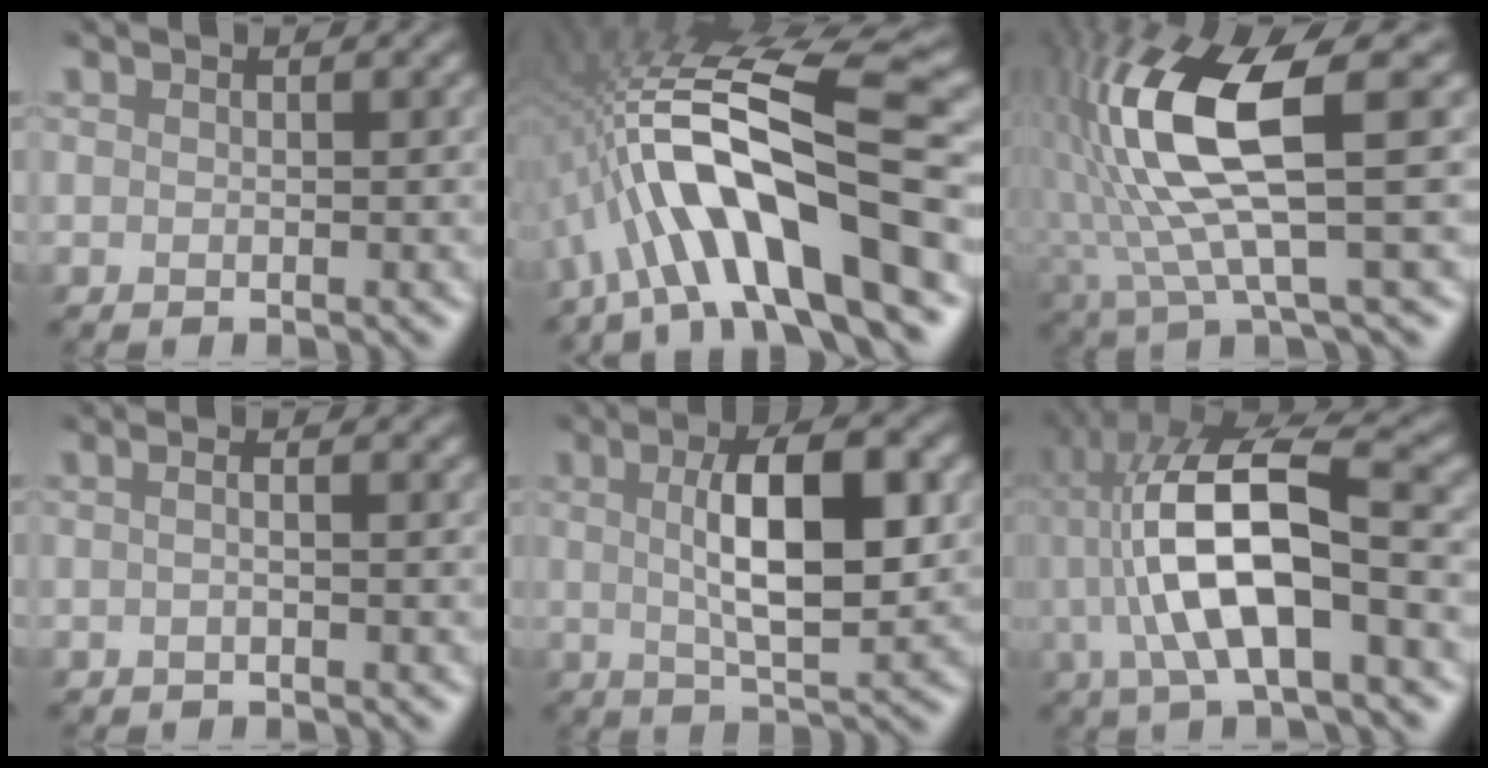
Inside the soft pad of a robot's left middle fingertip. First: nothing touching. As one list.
[{"total": 14.1, "force": [-3.4, 3.6, 13.2], "torque": [-0.221, 0.039, -0.054]}, {"total": 10.2, "force": [1.8, 2.3, 9.7], "torque": [-0.211, 0.011, 0.041]}, {"total": 0.8, "force": [-0.3, 0.0, 0.8], "torque": [-0.008, -0.003, -0.009]}, {"total": 7.2, "force": [1.3, 1.8, 6.8], "torque": [-0.107, 0.009, 0.023]}, {"total": 9.9, "force": [-0.5, 2.9, 9.5], "torque": [-0.183, 0.023, -0.010]}]